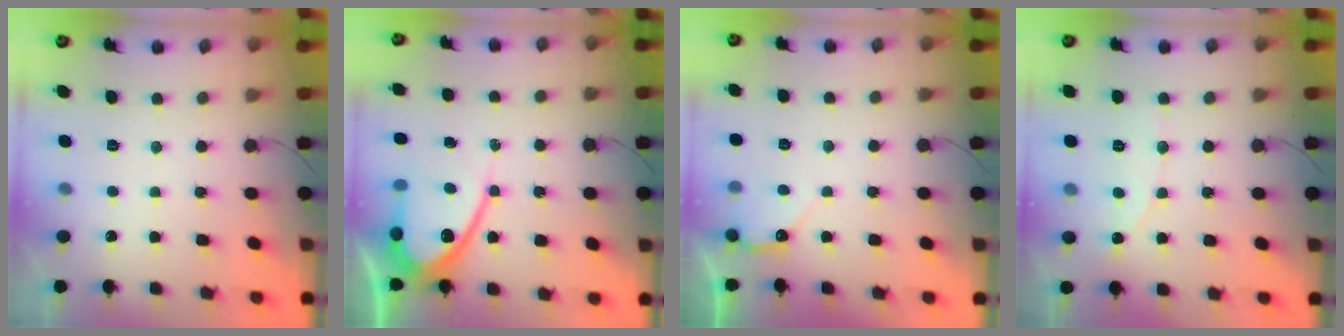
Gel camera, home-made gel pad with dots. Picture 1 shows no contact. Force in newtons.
{"total": 12.6, "press": 12.6, "slide": 0.9}
{"total": 4.5, "press": 4.4, "slide": 0.4}
{"total": 3.7, "press": 3.7, "slide": 0.4}